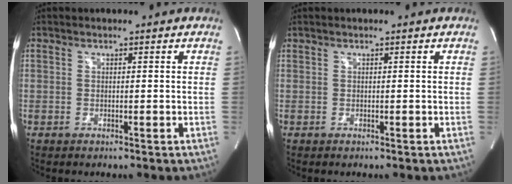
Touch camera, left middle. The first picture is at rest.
{"total": 0.0}